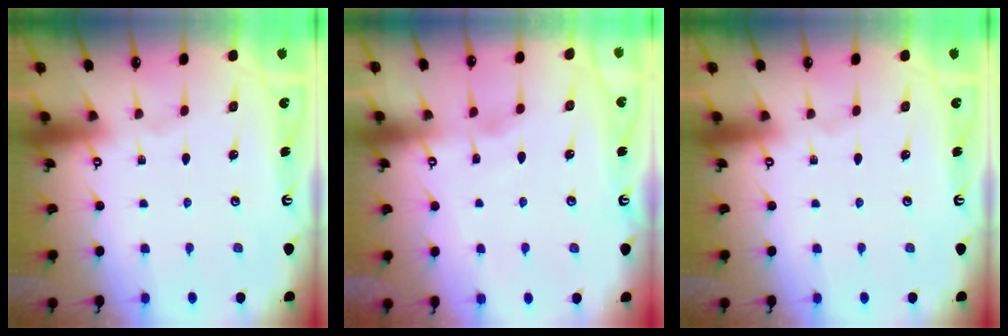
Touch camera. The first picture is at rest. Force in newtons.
{"total": 2.3, "press": 2.3, "slide": 0.3}
{"total": 0.0}